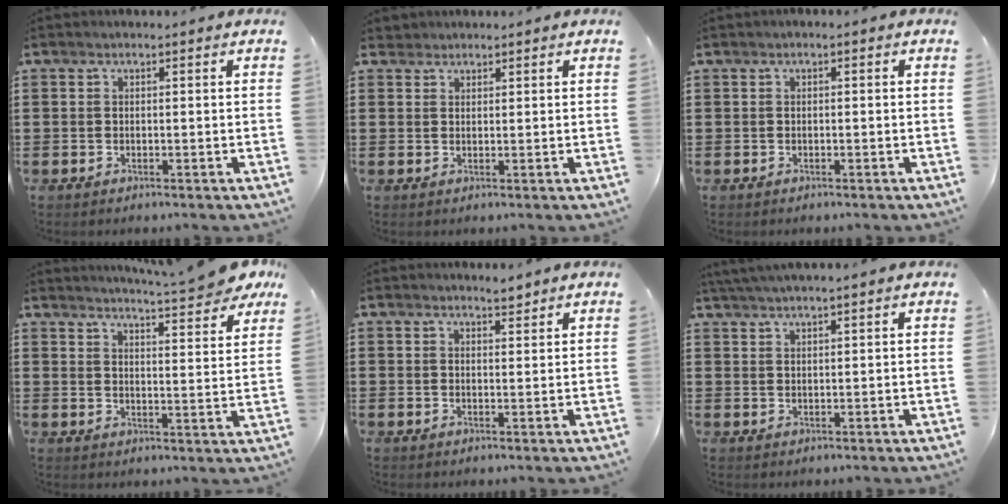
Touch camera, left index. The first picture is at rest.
{"total": 1.4, "force": [1.3, 0.6, -0.1], "torque": [-0.002, 0.004, 0.026]}
{"total": 0.5, "force": [-0.4, 0.0, 0.3], "torque": [-0.006, -0.002, -0.008]}
{"total": 6.1, "force": [5.7, -0.4, 2.2], "torque": [-0.049, -0.036, 0.097]}
{"total": 2.2, "force": [2.1, 0.3, 0.7], "torque": [-0.009, -0.003, 0.039]}
{"total": 2.1, "force": [1.9, -0.5, 0.7], "torque": [-0.016, 0.001, 0.037]}